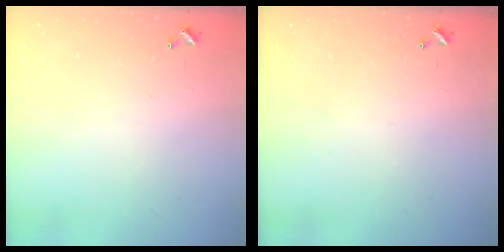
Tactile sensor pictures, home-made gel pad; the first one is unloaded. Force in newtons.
{"total": 0.0}